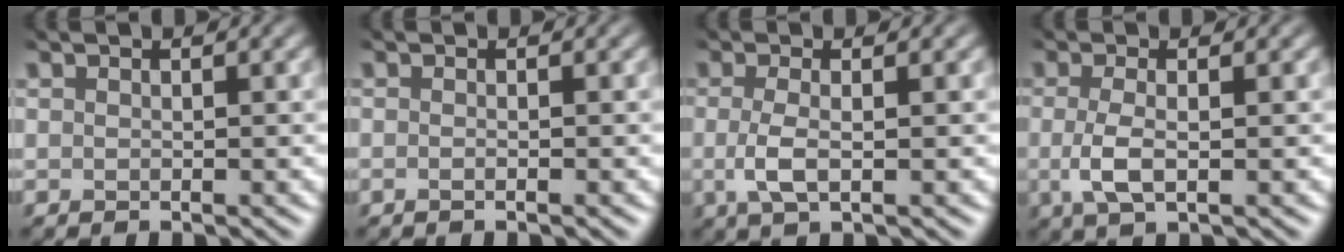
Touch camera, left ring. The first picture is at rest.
{"total": 1.4, "force": [0.1, 0.6, 1.3], "torque": [-0.011, -0.001, -0.021]}
{"total": 2.6, "force": [-1.1, 0.6, 2.3], "torque": [-0.051, -0.002, -0.012]}
{"total": 2.8, "force": [-1.1, 0.7, 2.5], "torque": [-0.056, -0.001, -0.012]}